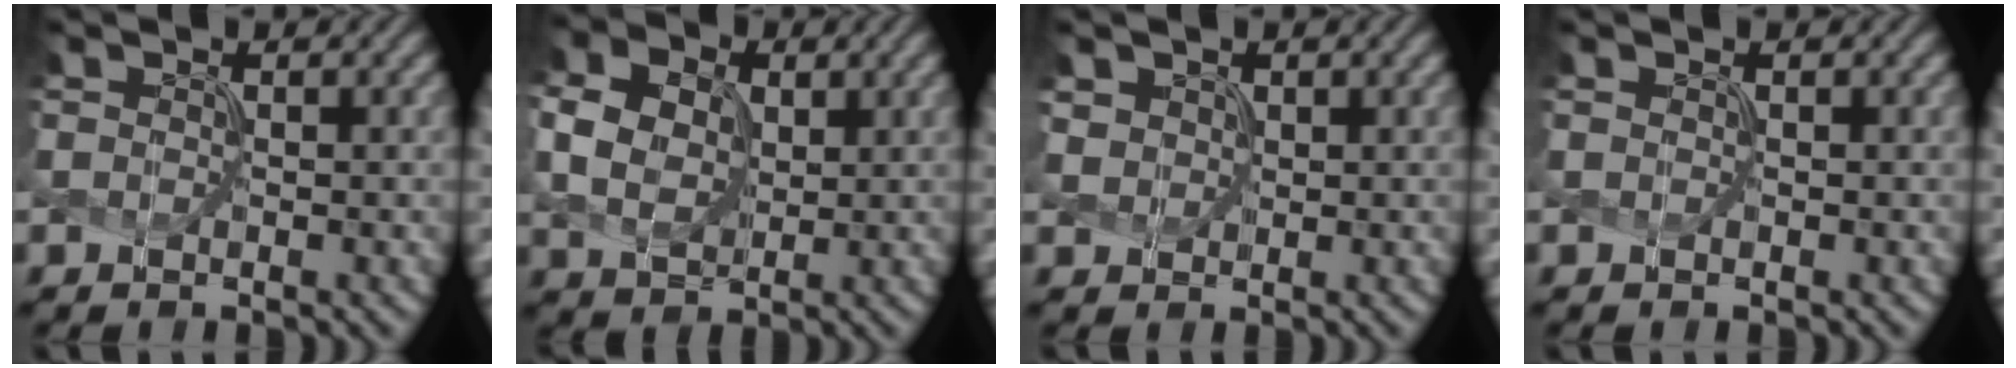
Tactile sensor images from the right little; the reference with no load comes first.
{"total": 4.9, "force": [1.0, 4.0, 2.7], "torque": [-0.088, 0.012, 0.027]}
{"total": 1.1, "force": [0.4, 0.9, -0.5], "torque": [-0.002, 0.000, 0.022]}
{"total": 0.9, "force": [-0.3, -0.3, -0.8], "torque": [0.012, 0.004, 0.002]}